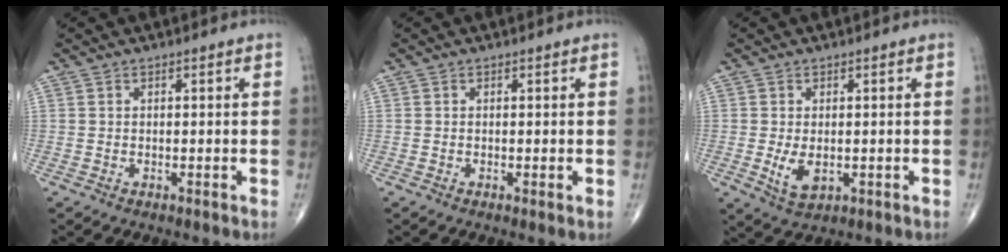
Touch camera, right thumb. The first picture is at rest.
{"total": 0.6, "force": [0.0, 0.0, 0.6], "torque": [-0.014, -0.003, -0.004]}
{"total": 4.4, "force": [-0.6, 2.5, 3.6], "torque": [-0.066, -0.011, -0.003]}